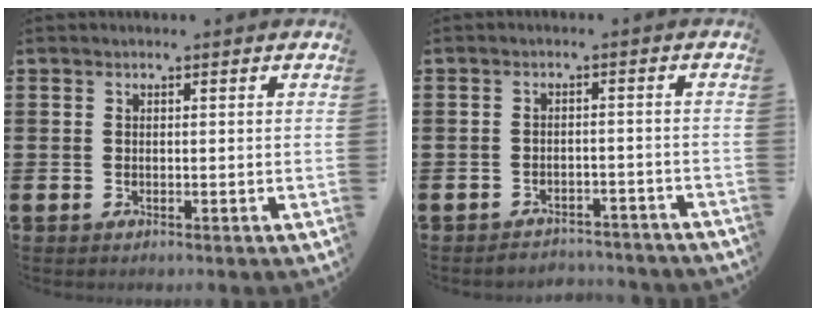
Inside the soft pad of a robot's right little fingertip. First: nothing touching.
{"total": 2.2, "force": [-2.2, 0.1, -0.2], "torque": [-0.004, 0.004, -0.048]}